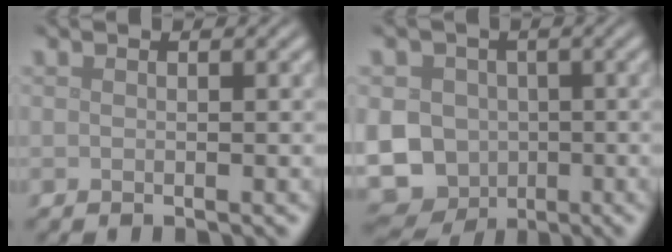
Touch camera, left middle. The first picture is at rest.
{"total": 12.3, "force": [-2.3, 11.1, 4.8], "torque": [-0.100, -0.014, -0.065]}